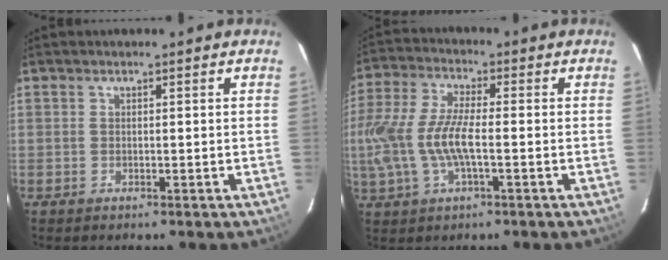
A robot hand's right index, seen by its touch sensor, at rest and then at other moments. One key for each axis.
{"total": 13.0, "fx": -2.1, "fy": 4.5, "fz": 12.0, "tx": -0.258, "ty": 0.001, "tz": -0.039}